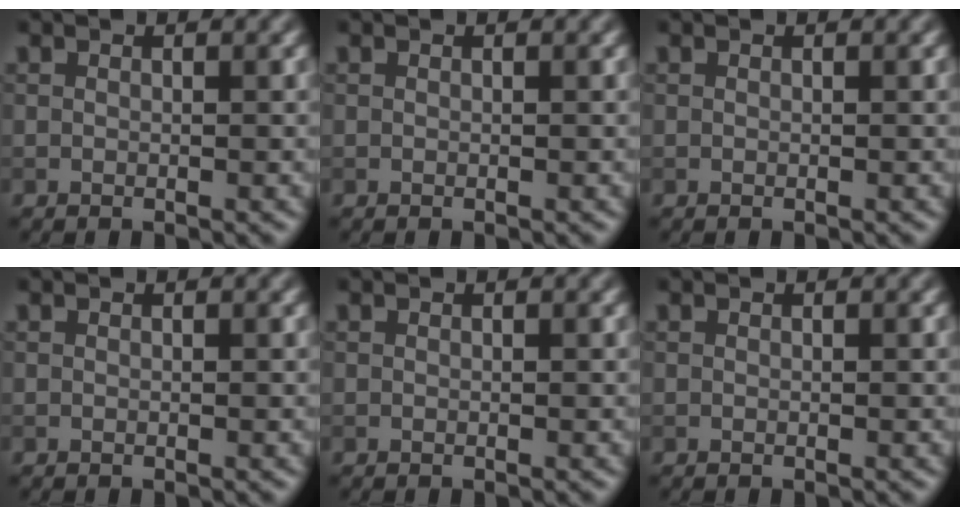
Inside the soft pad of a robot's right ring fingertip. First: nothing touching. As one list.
[{"total": 0.0}, {"total": 0.0}, {"total": 0.0}, {"total": 0.0}, {"total": 0.0}]